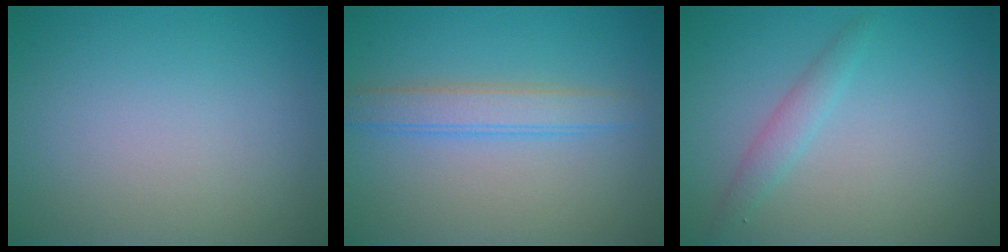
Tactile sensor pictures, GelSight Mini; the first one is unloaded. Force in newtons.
{"total": 2.9, "press": 2.9, "slide": 0.0}
{"total": 1.6, "press": 1.6, "slide": 0.1}